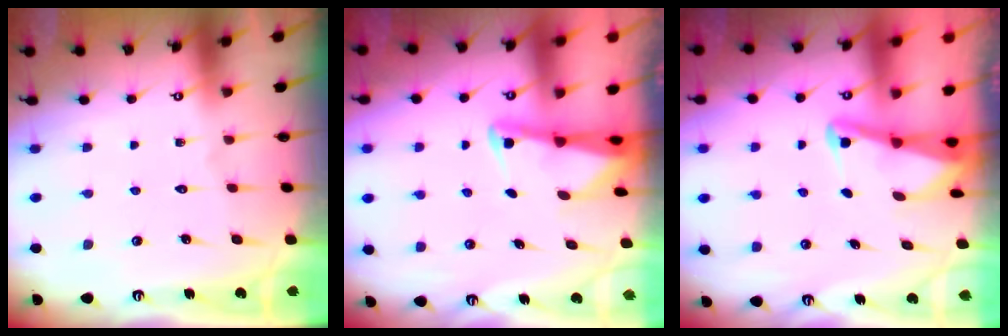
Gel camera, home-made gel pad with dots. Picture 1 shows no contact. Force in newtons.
{"total": 2.3, "press": 2.3, "slide": 0.4}
{"total": 2.3, "press": 2.2, "slide": 0.2}